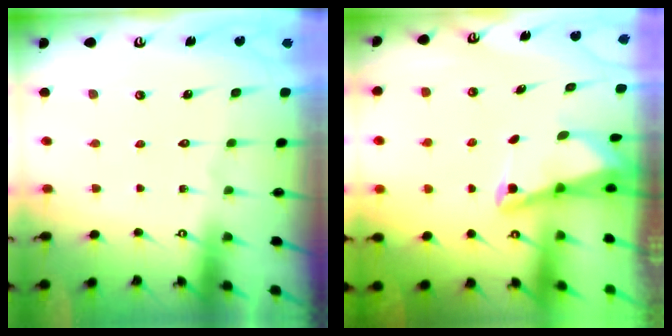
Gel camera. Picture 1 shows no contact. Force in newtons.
{"total": 2.7, "press": 2.6, "slide": 0.6}